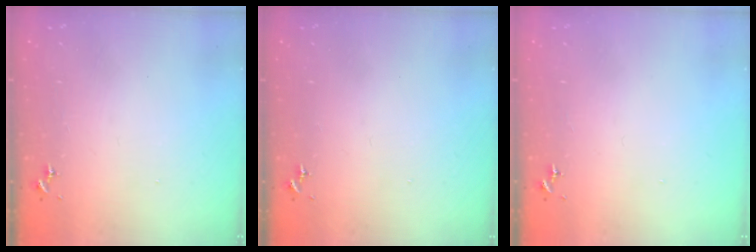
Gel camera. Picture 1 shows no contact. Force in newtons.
{"total": 0.0}
{"total": 0.0}